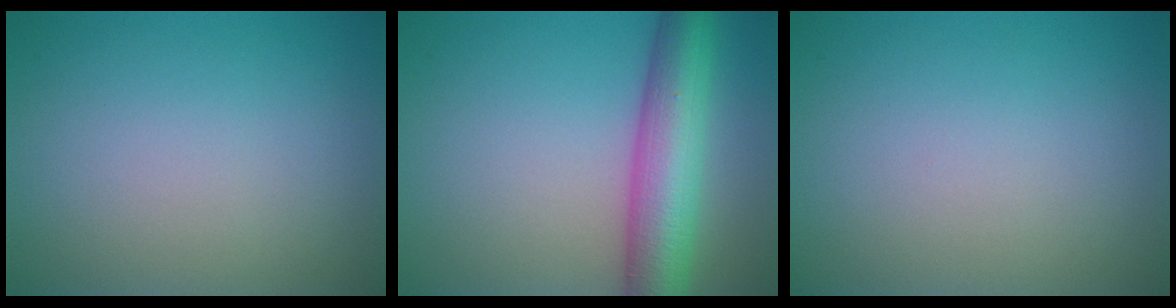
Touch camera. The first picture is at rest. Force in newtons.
{"total": 8.1, "press": 8.1, "slide": 0.2}
{"total": 0.0}